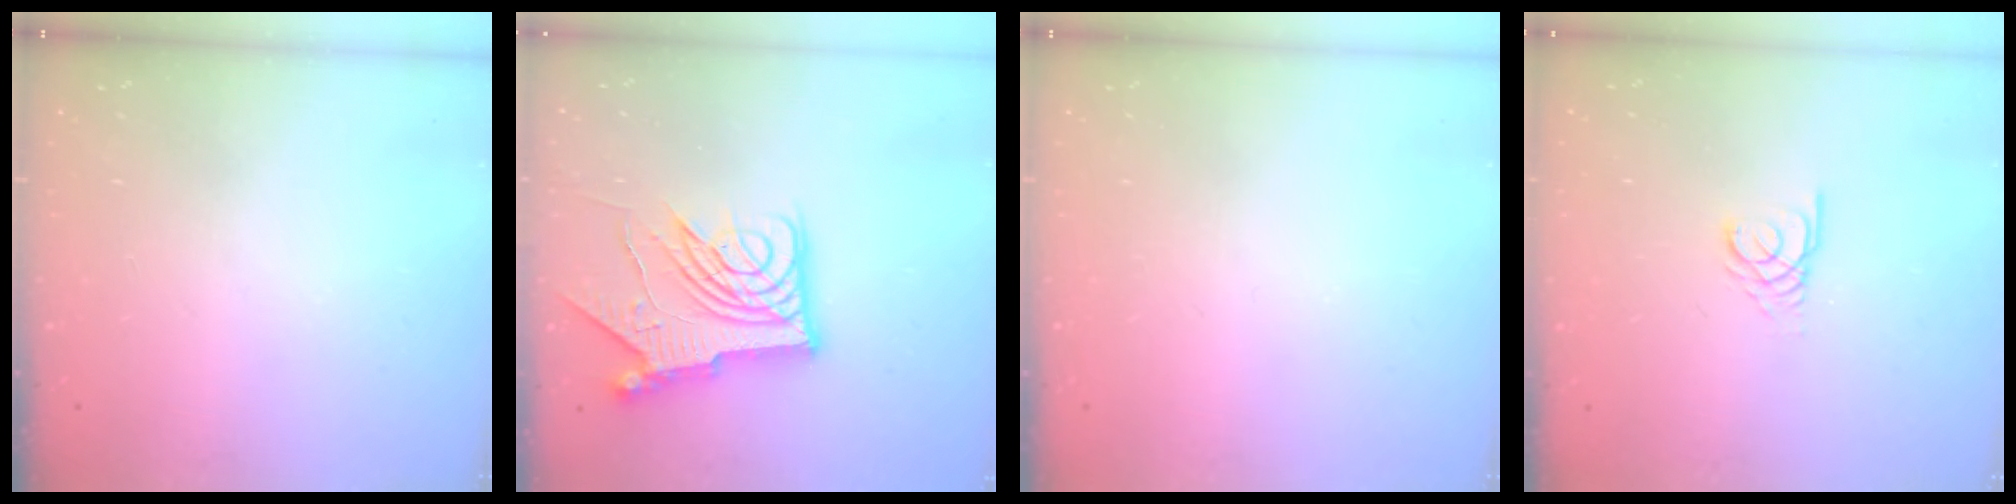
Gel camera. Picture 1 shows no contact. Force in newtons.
{"total": 15.7, "press": 15.6, "slide": 1.5}
{"total": 0.0}
{"total": 2.5, "press": 2.5, "slide": 0.2}